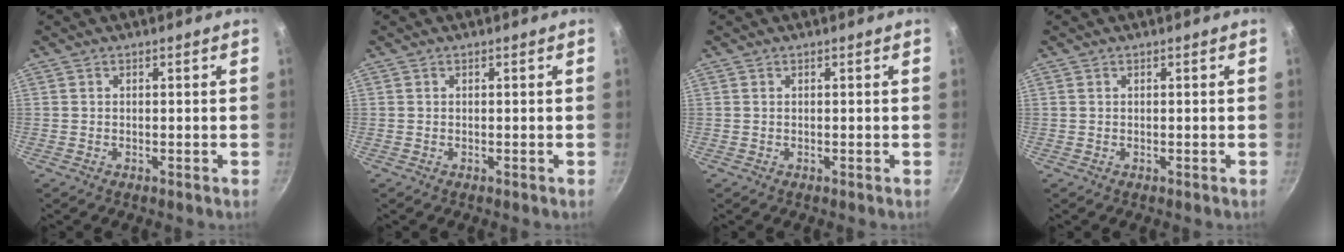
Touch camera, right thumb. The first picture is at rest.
{"total": 0.0}
{"total": 0.0}
{"total": 0.0}